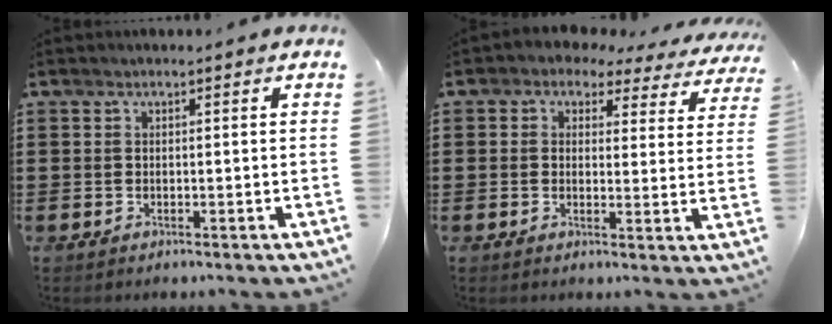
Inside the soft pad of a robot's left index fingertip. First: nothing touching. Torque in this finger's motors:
{"motor_torque": [2.14, 0.00, 0.44, -0.09]}